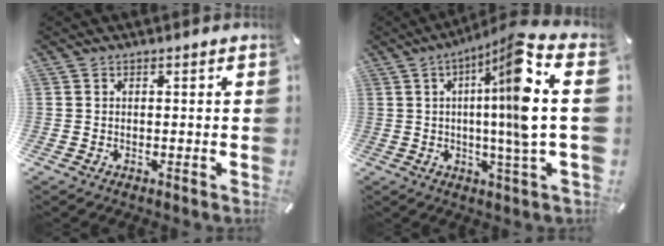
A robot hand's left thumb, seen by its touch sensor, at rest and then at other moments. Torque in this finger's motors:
{"motor_torque": [0.52, 0.56, 1.11, 0.50, 0.29]}